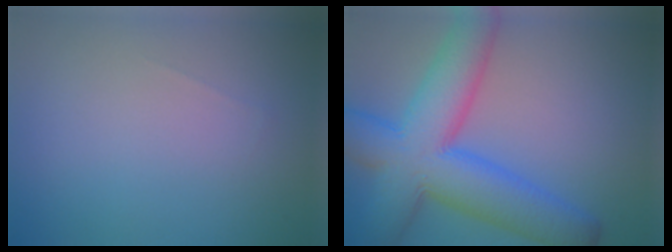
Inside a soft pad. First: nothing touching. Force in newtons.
{"total": 11.8, "press": 11.8, "slide": 0.3}